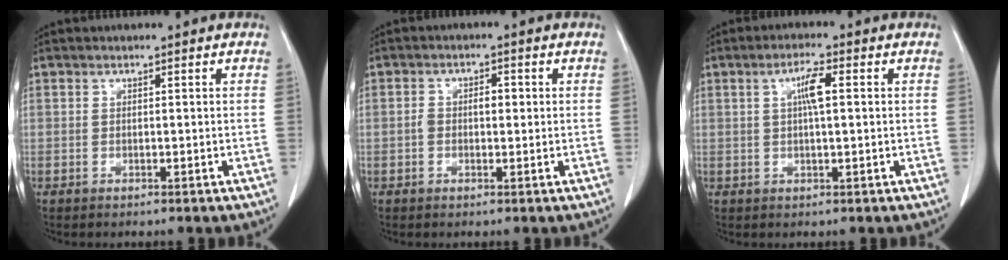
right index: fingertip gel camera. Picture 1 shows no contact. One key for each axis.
{"total": 3.0, "fx": 0.1, "fy": 1.7, "fz": 2.5, "tx": -0.046, "ty": 0.014, "tz": 0.005}
{"total": 4.0, "fx": 0.8, "fy": 0.5, "fz": 3.9, "tx": -0.072, "ty": 0.006, "tz": 0.014}